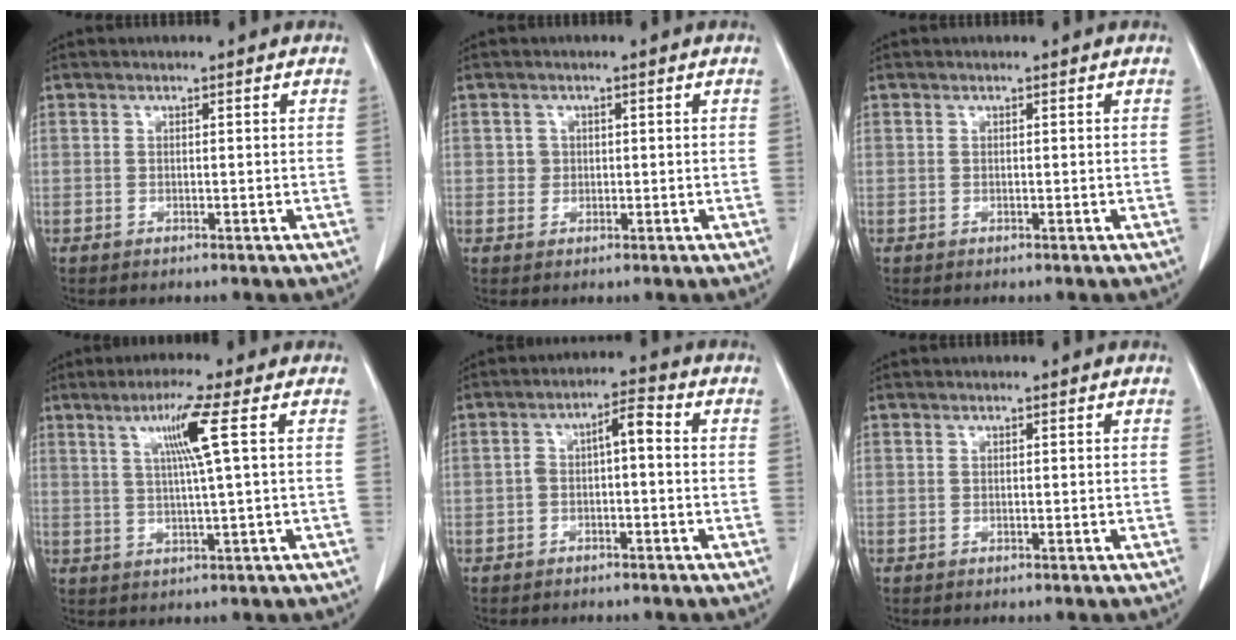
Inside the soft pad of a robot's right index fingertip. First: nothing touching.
{"total": 1.5, "force": [0.2, 1.5, 0.2], "torque": [0.002, 0.002, 0.003]}
{"total": 0.0}
{"total": 6.4, "force": [2.2, -1.4, 5.9], "torque": [-0.111, 0.002, 0.042]}
{"total": 4.4, "force": [-0.3, 1.3, 4.1], "torque": [-0.071, 0.029, -0.006]}
{"total": 0.0}